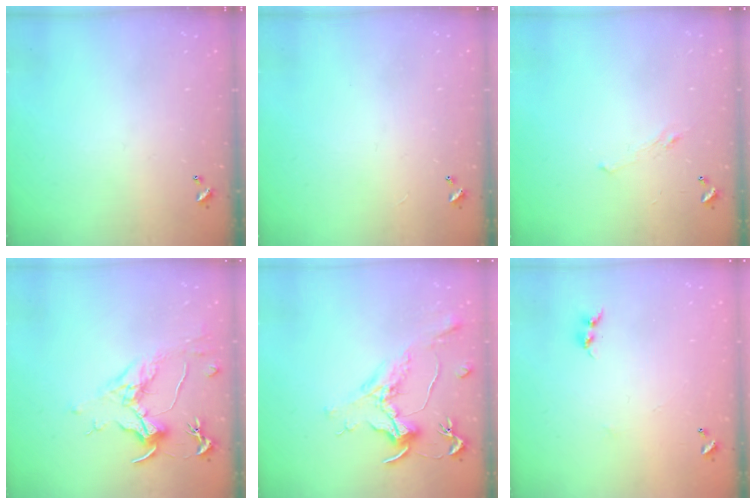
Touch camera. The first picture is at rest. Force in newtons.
{"total": 2.8, "press": 2.8, "slide": 0.3}
{"total": 0.8, "press": 0.1, "slide": 0.8}
{"total": 1.6, "press": 1.4, "slide": 0.7}
{"total": 1.5, "press": 1.2, "slide": 0.9}
{"total": 6.7, "press": 6.7, "slide": 0.5}